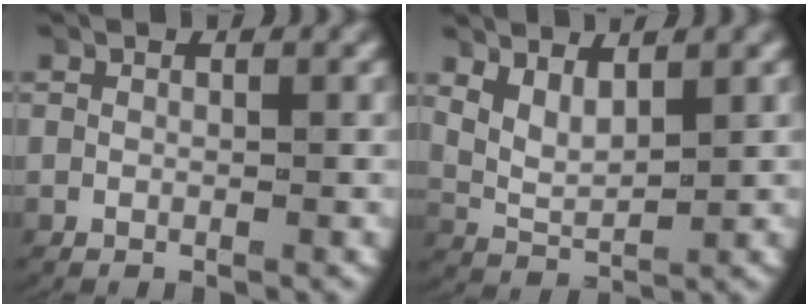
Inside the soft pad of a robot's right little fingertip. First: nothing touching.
{"total": 3.9, "force": [1.4, 2.6, 2.6], "torque": [-0.068, -0.015, 0.029]}